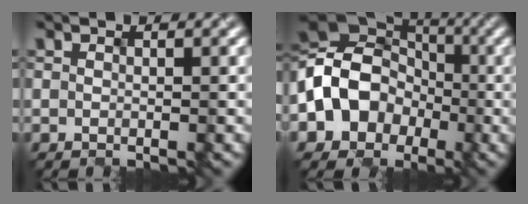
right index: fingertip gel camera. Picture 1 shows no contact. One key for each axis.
{"total": 8.5, "fx": -2.7, "fy": 7.0, "fz": 4.0, "tx": -0.060, "ty": 0.006, "tz": -0.064}